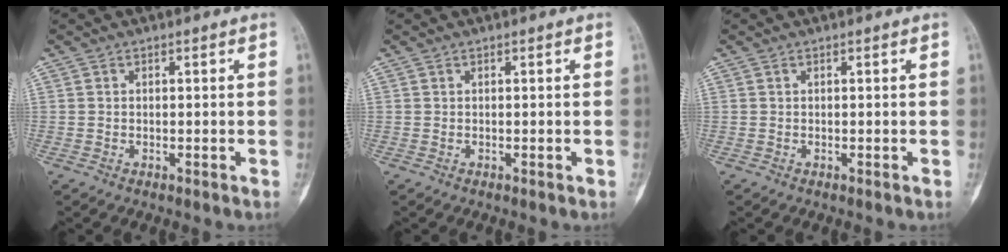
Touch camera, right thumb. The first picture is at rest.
{"total": 0.0}
{"total": 0.0}